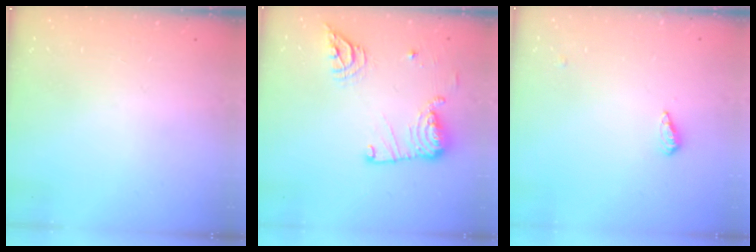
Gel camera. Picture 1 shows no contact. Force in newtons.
{"total": 15.8, "press": 15.0, "slide": 4.9}
{"total": 3.5, "press": 3.5, "slide": 0.4}